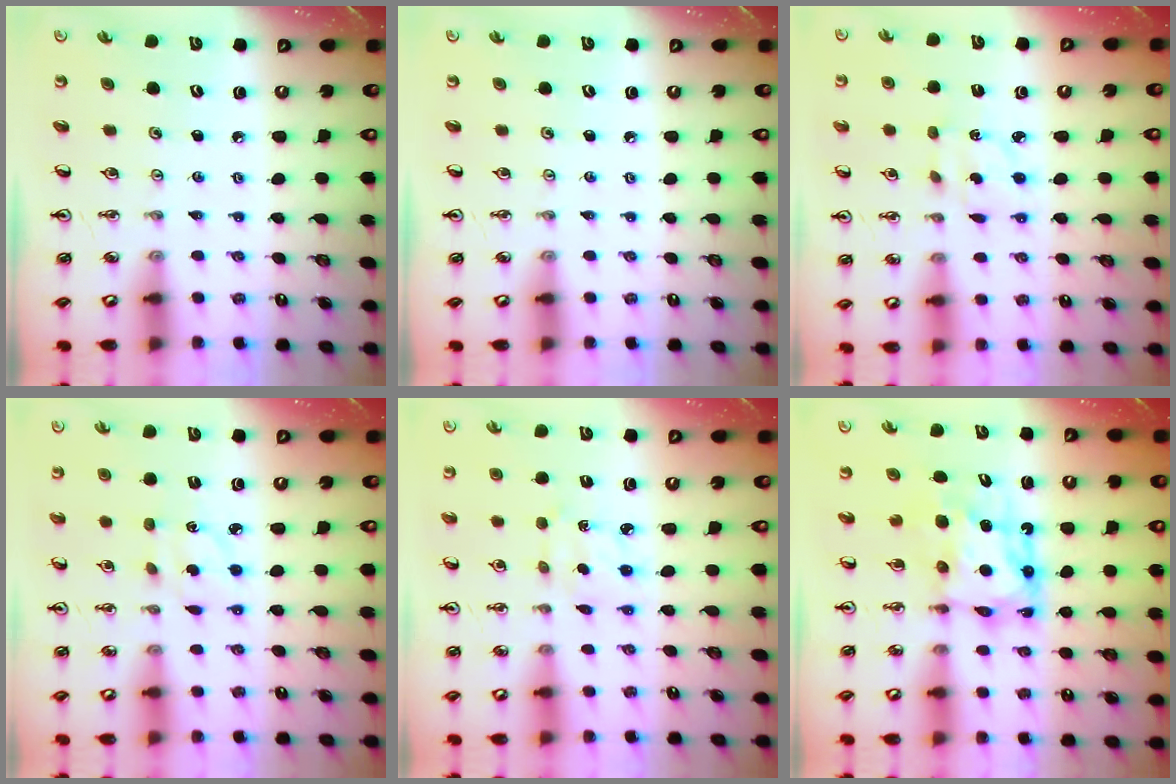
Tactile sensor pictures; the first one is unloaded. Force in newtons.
{"total": 0.0}
{"total": 2.6, "press": 2.5, "slide": 0.3}
{"total": 4.3, "press": 4.2, "slide": 0.7}
{"total": 2.8, "press": 2.8, "slide": 0.4}
{"total": 7.3, "press": 7.2, "slide": 1.2}